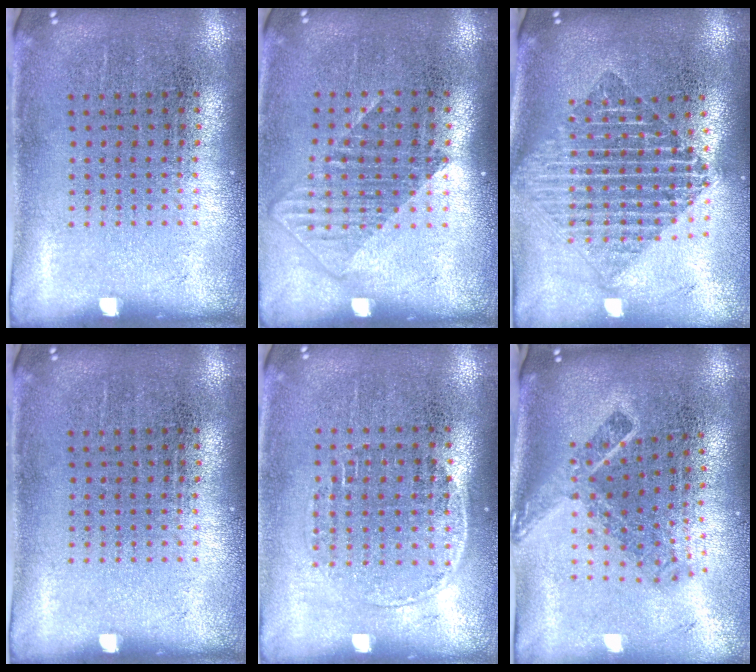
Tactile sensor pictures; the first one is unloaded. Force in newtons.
{"total": 1.2, "press": 1.0, "slide": 0.8}
{"total": 2.0, "press": 1.7, "slide": 1.1}
{"total": 0.0}
{"total": 1.2, "press": 1.0, "slide": 0.7}
{"total": 2.2, "press": 1.5, "slide": 1.6}